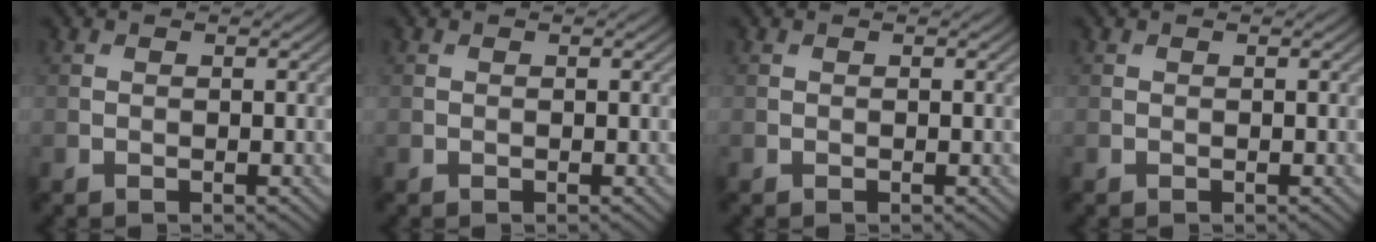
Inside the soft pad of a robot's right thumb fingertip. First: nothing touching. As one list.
[{"total": 0.0}, {"total": 0.0}, {"total": 0.0}]